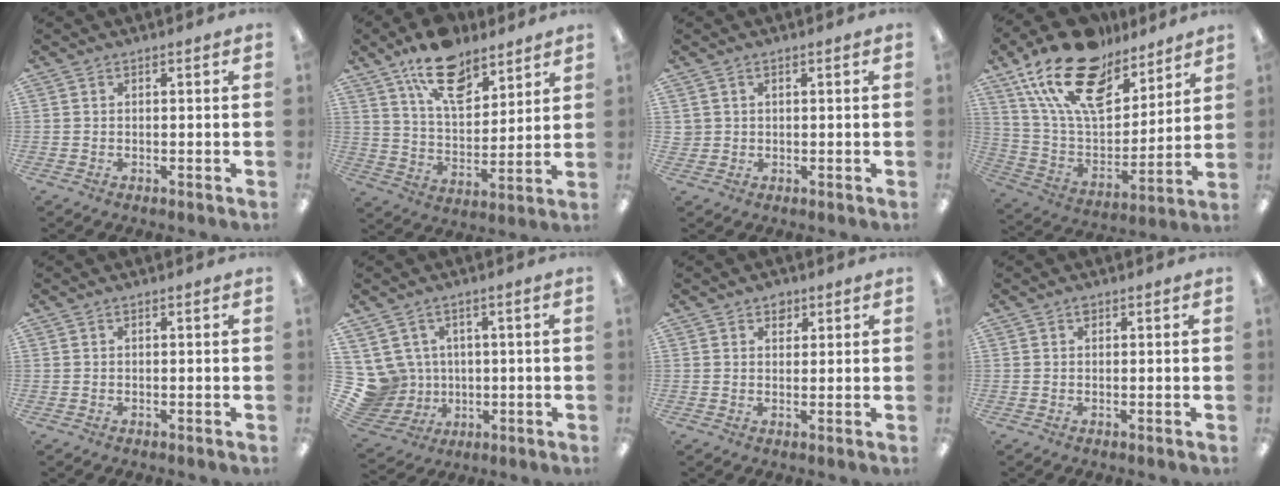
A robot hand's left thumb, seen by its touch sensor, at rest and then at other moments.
{"total": 15.0, "force": [10.1, 7.5, 8.1], "torque": [-0.129, -0.046, 0.181]}
{"total": 1.6, "force": [0.6, 1.5, 0.3], "torque": [-0.009, 0.003, 0.010]}
{"total": 22.6, "force": [15.1, 11.3, 12.4], "torque": [-0.240, -0.087, 0.272]}
{"total": 0.0}
{"total": 9.7, "force": [0.9, 9.4, 2.5], "torque": [-0.105, -0.006, 0.027]}
{"total": 2.6, "force": [1.7, 1.8, 0.8], "torque": [0.006, -0.007, 0.027]}
{"total": 0.8, "force": [0.5, 0.5, 0.4], "torque": [-0.001, 0.000, 0.006]}